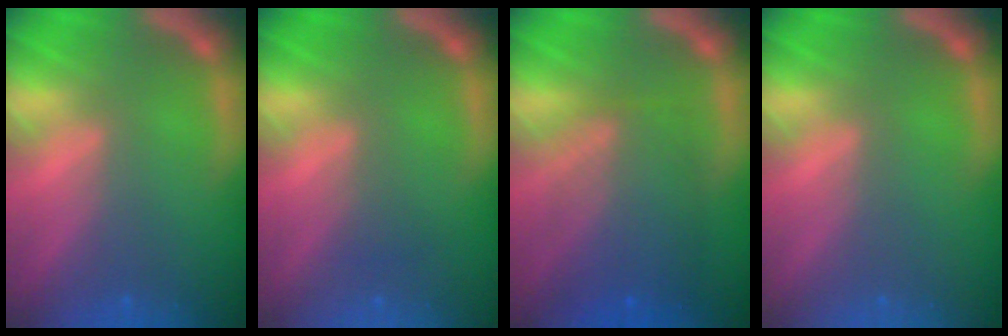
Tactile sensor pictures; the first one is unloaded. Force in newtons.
{"total": 1.0}
{"total": 7.1}
{"total": 0.0}